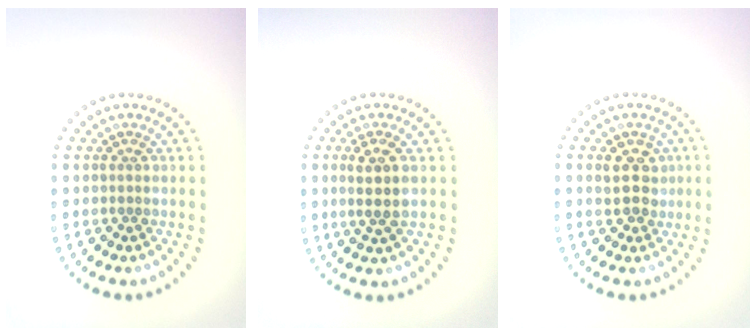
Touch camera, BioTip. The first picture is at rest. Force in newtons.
{"total": 2.9, "press": 2.5, "slide": 1.4}
{"total": 3.0, "press": 2.9, "slide": 0.9}